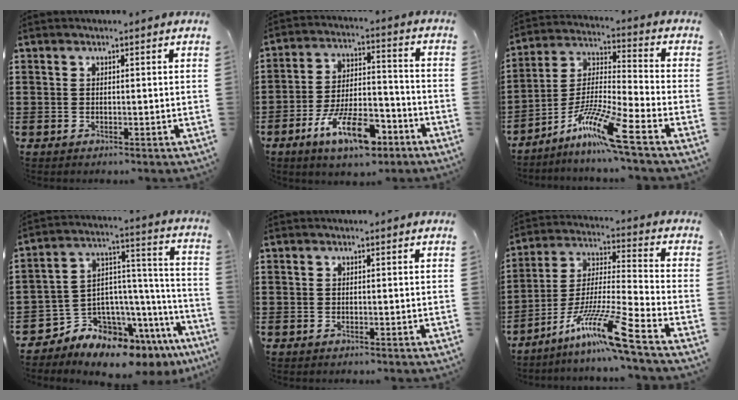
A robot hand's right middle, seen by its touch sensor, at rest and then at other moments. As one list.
[{"total": 11.6, "force": [-7.1, 4.0, 8.3], "torque": [-0.153, 0.018, -0.131]}, {"total": 10.5, "force": [-7.8, -0.1, 7.1], "torque": [-0.146, -0.011, -0.155]}, {"total": 7.7, "force": [-7.3, 2.4, -0.5], "torque": [-0.001, -0.014, -0.144]}, {"total": 0.0}, {"total": 12.3, "force": [-8.9, -0.2, 8.4], "torque": [-0.175, -0.008, -0.180]}]